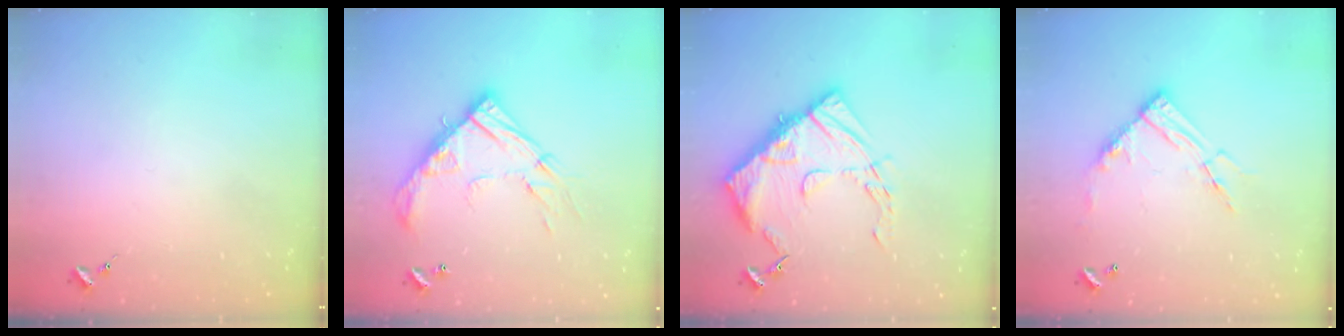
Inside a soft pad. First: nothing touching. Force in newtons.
{"total": 18.0, "press": 17.9, "slide": 1.6}
{"total": 15.2, "press": 15.1, "slide": 1.4}
{"total": 13.1, "press": 13.0, "slide": 1.2}